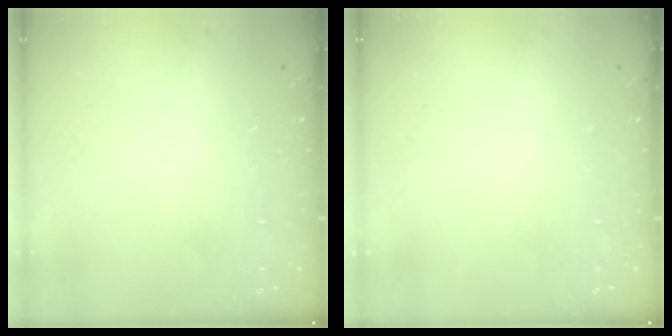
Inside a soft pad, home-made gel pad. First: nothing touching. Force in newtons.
{"total": 0.0}